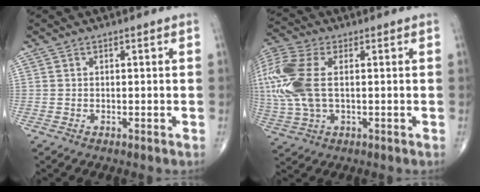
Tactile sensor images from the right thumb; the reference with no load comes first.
{"total": 16.3, "force": [2.0, 9.2, 13.4], "torque": [-0.350, 0.008, 0.039]}